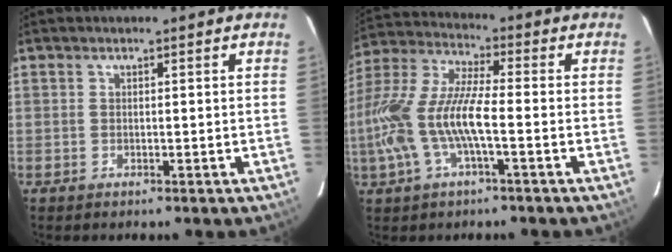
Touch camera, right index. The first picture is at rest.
{"total": 16.0, "force": [-3.9, 4.2, 14.9], "torque": [-0.309, -0.003, -0.077]}